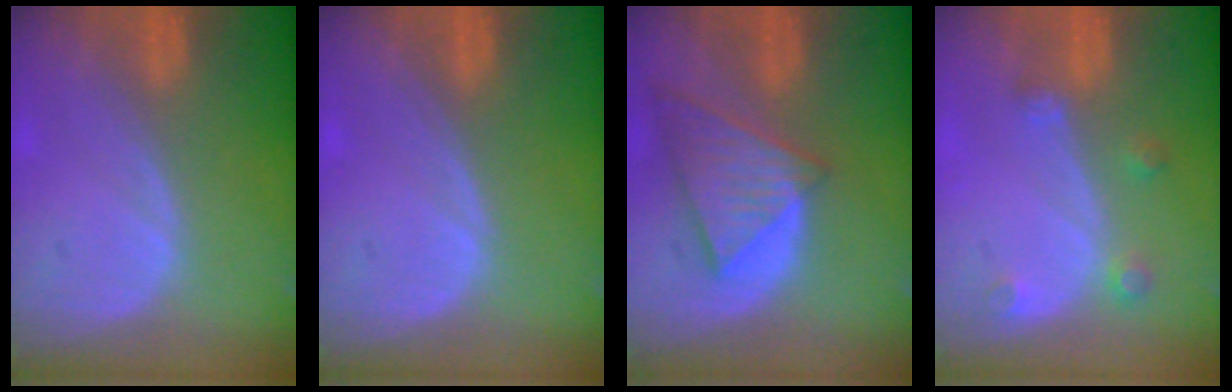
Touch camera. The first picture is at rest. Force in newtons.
{"total": 0.0}
{"total": 8.6, "press": 7.5, "slide": 4.3}
{"total": 2.7, "press": 2.6, "slide": 0.5}